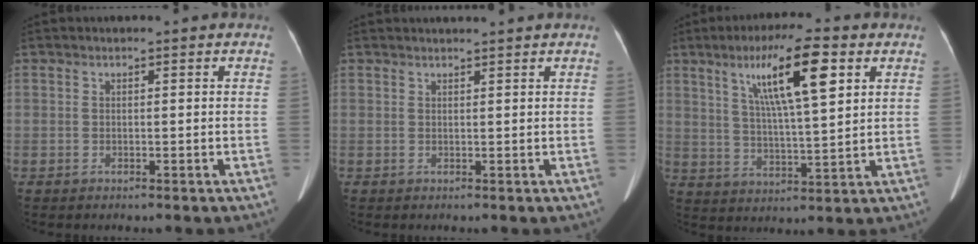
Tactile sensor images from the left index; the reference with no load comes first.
{"total": 2.7, "force": [2.5, -0.5, 0.8], "torque": [-0.009, 0.015, 0.038]}
{"total": 12.1, "force": [5.5, 1.3, 10.7], "torque": [-0.189, 0.011, 0.094]}